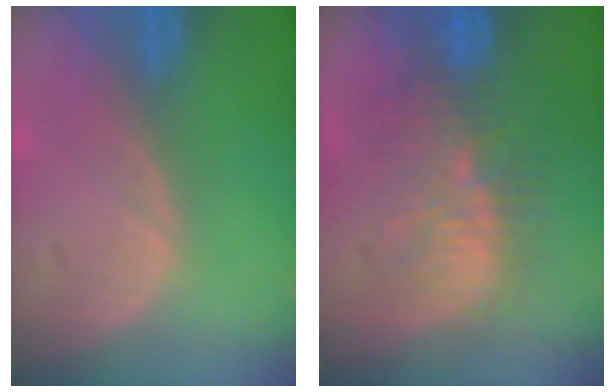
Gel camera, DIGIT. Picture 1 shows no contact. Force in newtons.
{"total": 9.6, "press": 9.2, "slide": 2.8}